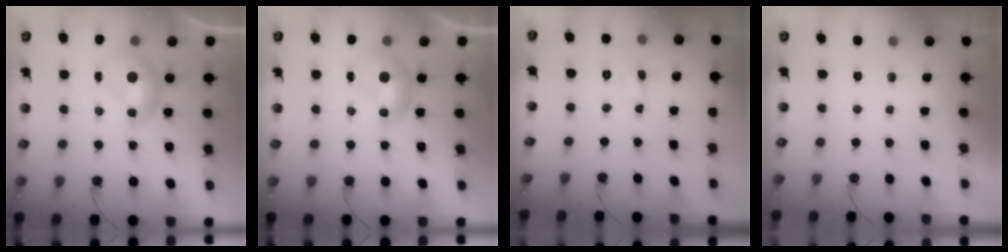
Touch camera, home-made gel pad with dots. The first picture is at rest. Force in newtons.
{"total": 0.0}
{"total": 0.6, "press": 0.5, "slide": 0.3}
{"total": 0.0}